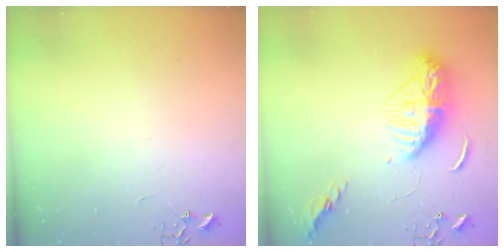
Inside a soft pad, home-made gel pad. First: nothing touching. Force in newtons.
{"total": 13.0, "press": 13.0, "slide": 1.2}